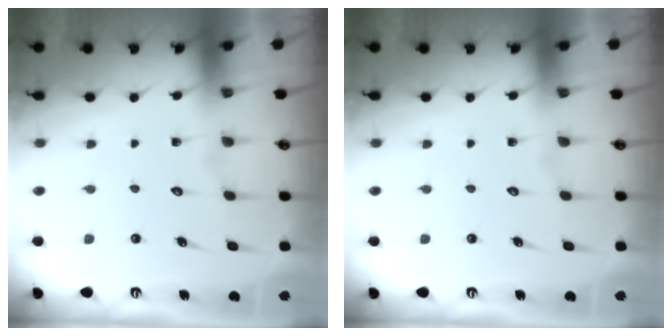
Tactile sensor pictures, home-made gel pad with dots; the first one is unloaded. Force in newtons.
{"total": 0.0}